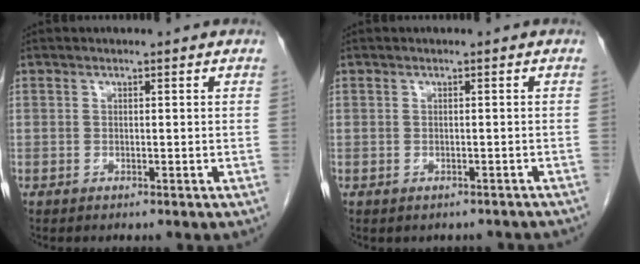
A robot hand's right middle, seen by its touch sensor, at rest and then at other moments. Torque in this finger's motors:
{"motor_torque": [0.06, 0.02, -0.04, 0.00]}